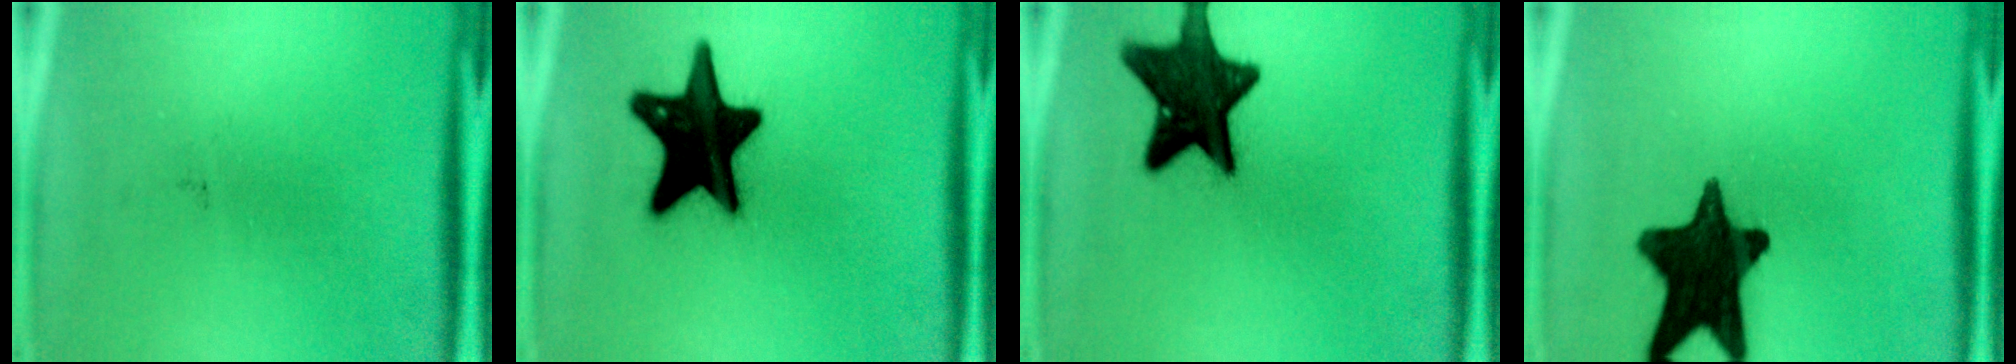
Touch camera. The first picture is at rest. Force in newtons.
{"total": 20.2}
{"total": 15.5}
{"total": 15.8}